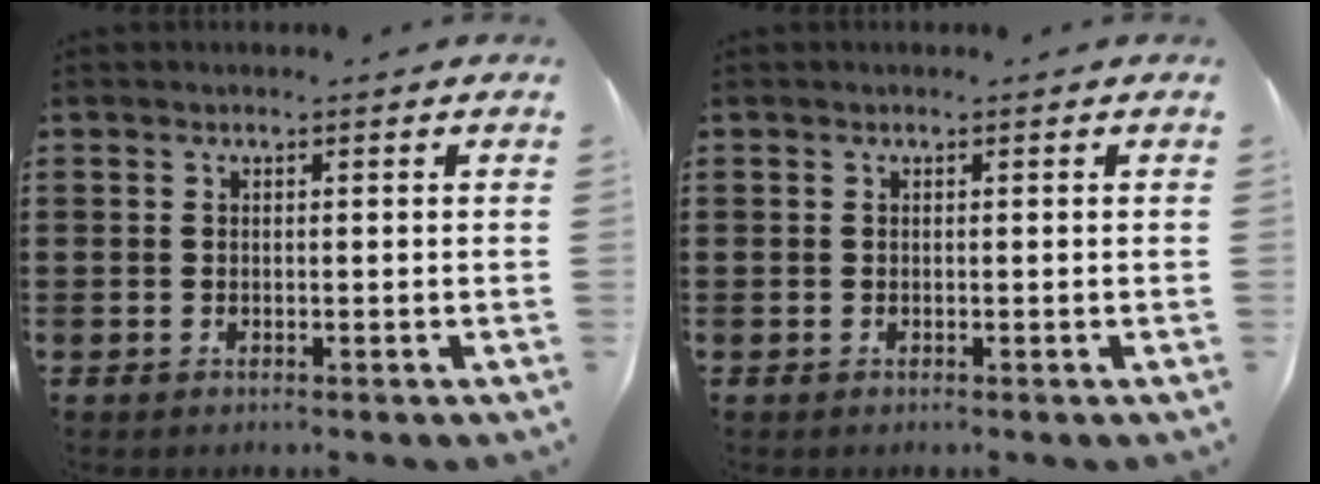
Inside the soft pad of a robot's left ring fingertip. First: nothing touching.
{"total": 0.0}